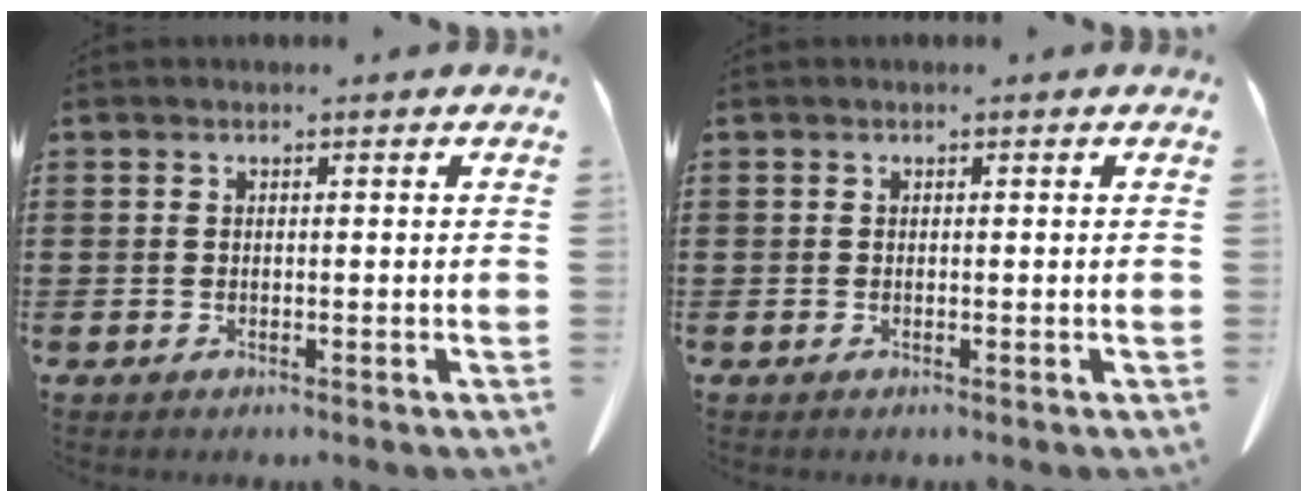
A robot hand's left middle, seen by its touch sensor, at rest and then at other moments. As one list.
[{"total": 0.0}]